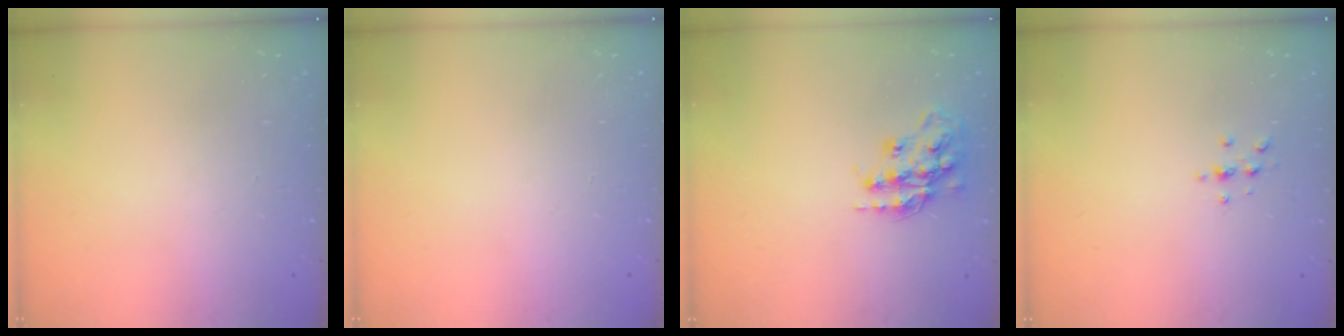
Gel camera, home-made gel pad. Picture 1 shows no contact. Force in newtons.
{"total": 0.0}
{"total": 16.0, "press": 16.0, "slide": 1.2}
{"total": 2.2, "press": 2.1, "slide": 0.2}